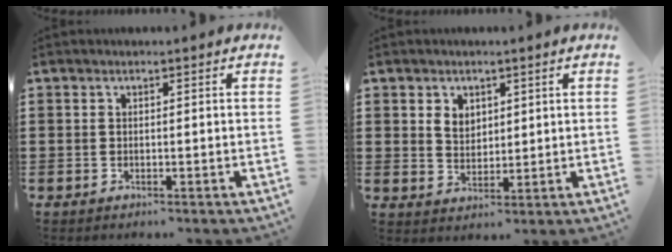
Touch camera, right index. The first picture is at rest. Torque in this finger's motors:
{"motor_torque": [0.04, -0.03, 0.12, 0.05]}